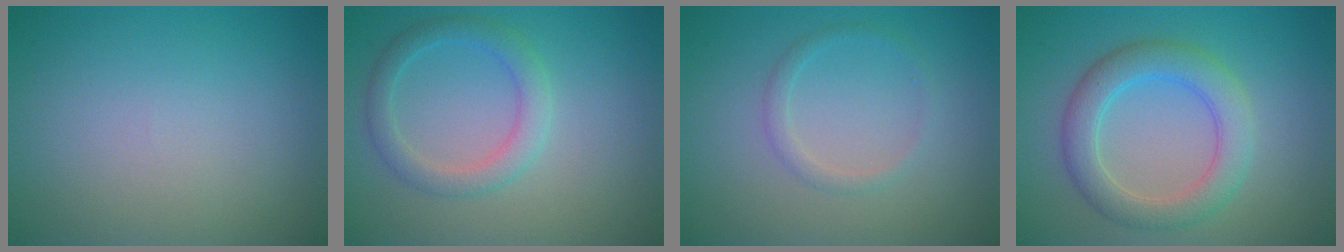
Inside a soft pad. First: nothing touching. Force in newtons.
{"total": 2.8, "press": 2.8, "slide": 0.1}
{"total": 1.3, "press": 1.3, "slide": 0.1}
{"total": 4.6, "press": 4.6, "slide": 0.1}